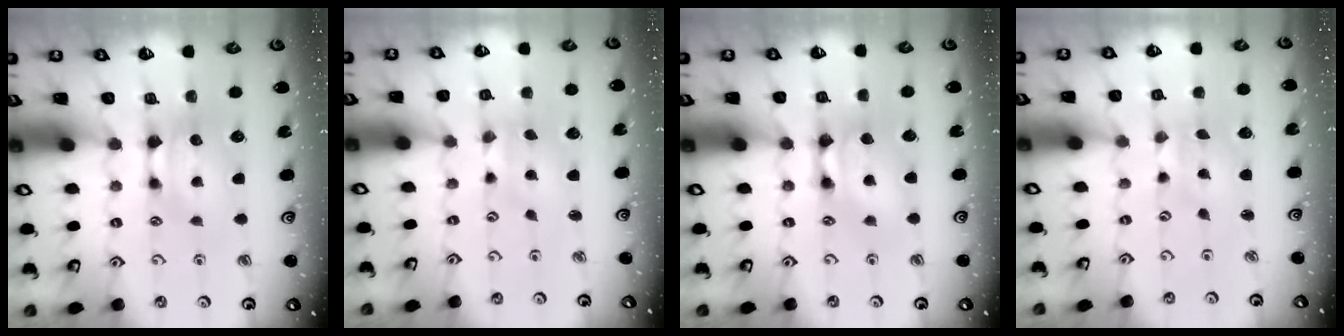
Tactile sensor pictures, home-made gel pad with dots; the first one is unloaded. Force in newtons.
{"total": 1.4, "press": 1.0, "slide": 0.9}
{"total": 2.5, "press": 2.5, "slide": 0.2}
{"total": 3.7, "press": 3.6, "slide": 0.8}